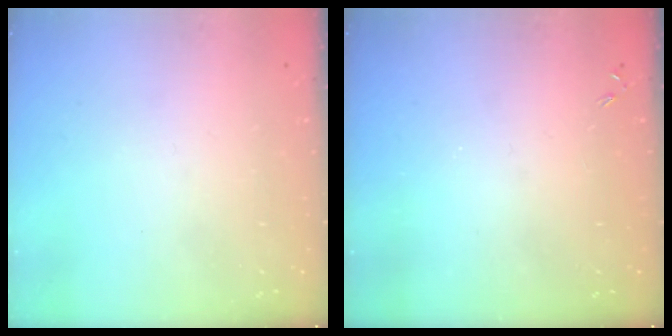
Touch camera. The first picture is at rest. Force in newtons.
{"total": 0.0}